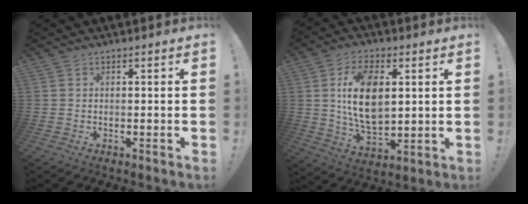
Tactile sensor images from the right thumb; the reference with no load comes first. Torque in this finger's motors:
{"motor_torque": [1.62, 2.88, 0.99, -0.59, 0.53]}